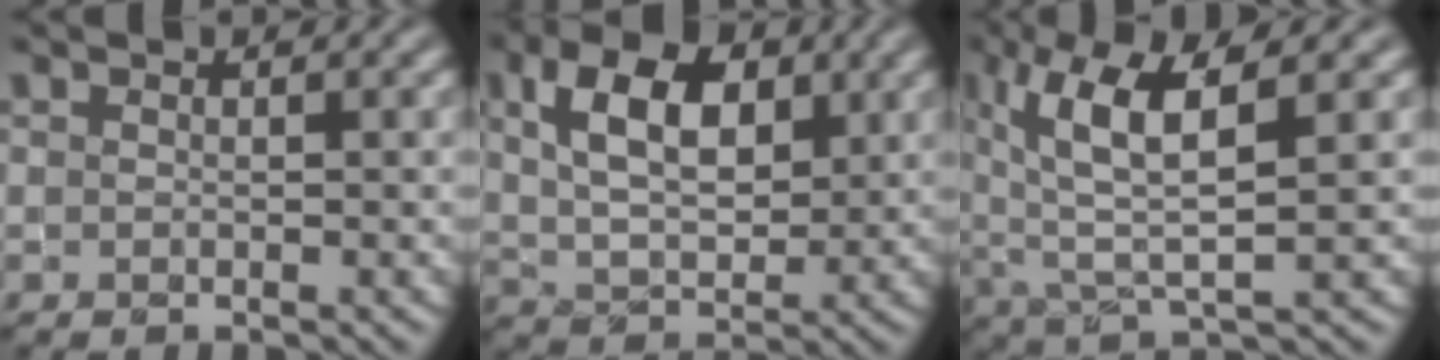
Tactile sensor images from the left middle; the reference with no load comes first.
{"total": 7.5, "force": [2.6, 4.4, 5.4], "torque": [-0.103, 0.009, 0.045]}
{"total": 7.2, "force": [2.6, 2.1, 6.4], "torque": [-0.126, 0.008, 0.048]}